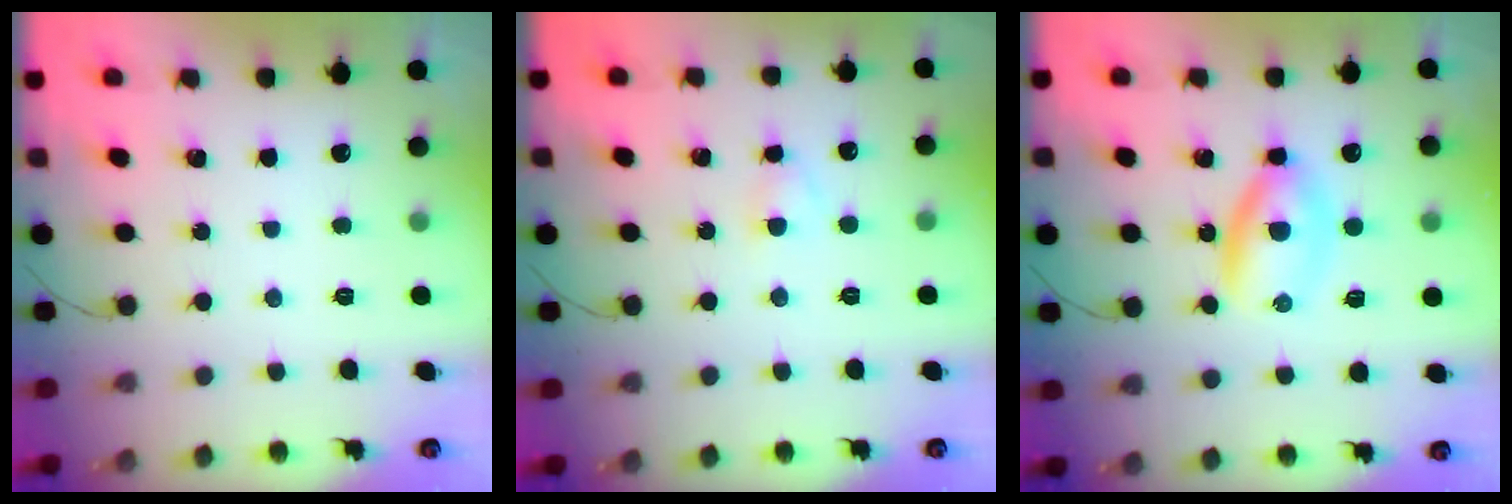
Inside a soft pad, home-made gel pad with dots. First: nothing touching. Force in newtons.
{"total": 2.3, "press": 2.1, "slide": 1.0}
{"total": 4.6, "press": 4.5, "slide": 0.9}